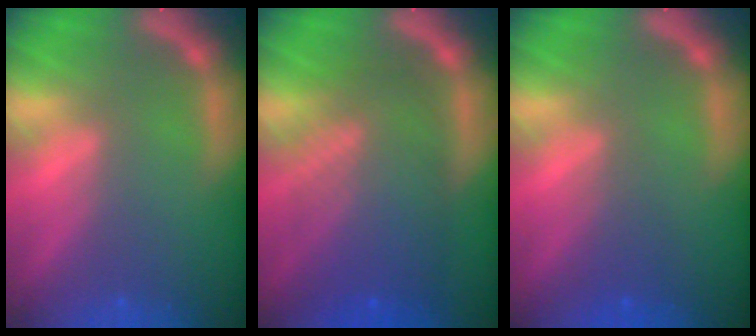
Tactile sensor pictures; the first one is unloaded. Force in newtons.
{"total": 9.0}
{"total": 2.0}